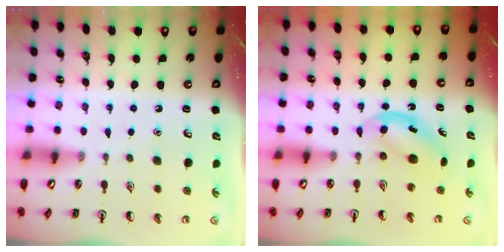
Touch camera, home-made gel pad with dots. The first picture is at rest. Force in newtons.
{"total": 4.7, "press": 4.6, "slide": 1.2}